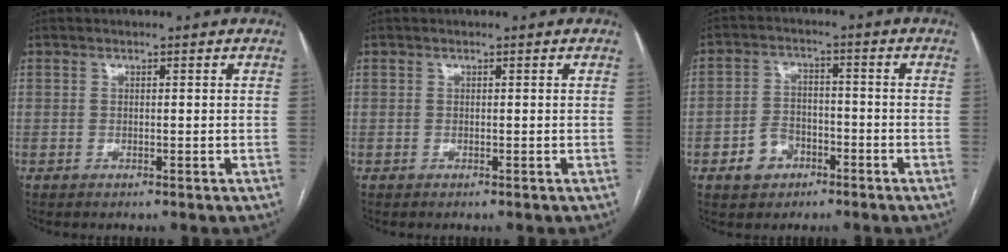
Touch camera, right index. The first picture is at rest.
{"total": 0.0}
{"total": 5.6, "force": [-2.8, 4.2, 2.4], "torque": [-0.047, 0.015, -0.041]}